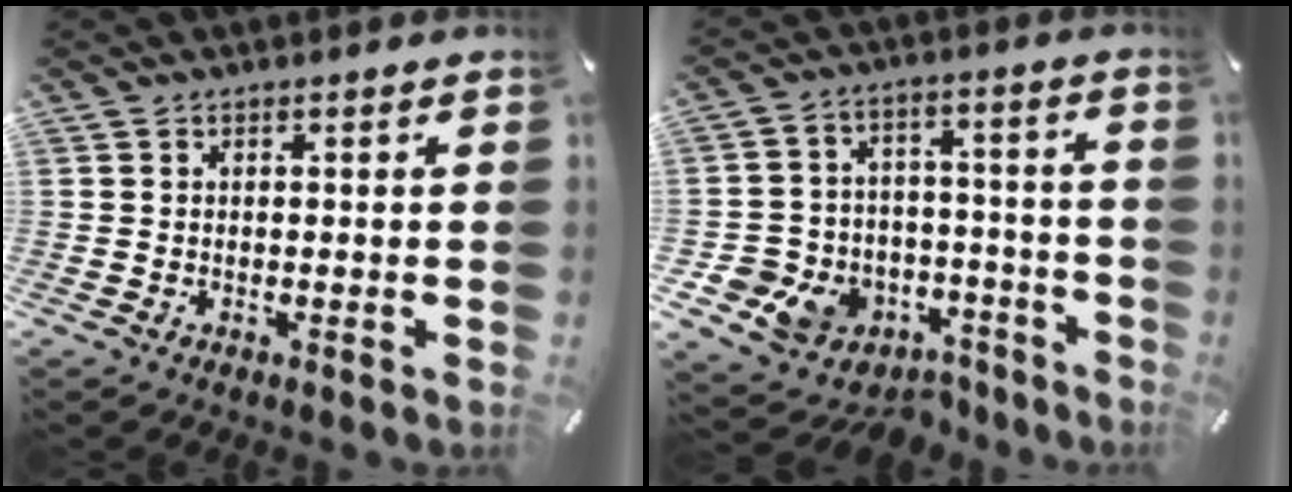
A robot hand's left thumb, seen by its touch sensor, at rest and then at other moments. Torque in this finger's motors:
{"motor_torque": [0.54, 1.68, 0.15, 0.16, 0.12]}